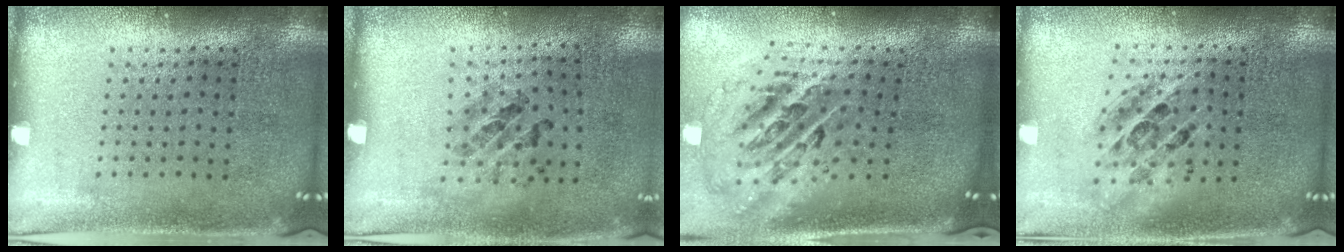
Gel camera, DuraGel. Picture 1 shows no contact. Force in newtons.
{"total": 1.2, "press": 0.7, "slide": 1.0}
{"total": 2.8, "press": 1.9, "slide": 2.1}
{"total": 1.5, "press": 1.3, "slide": 0.7}